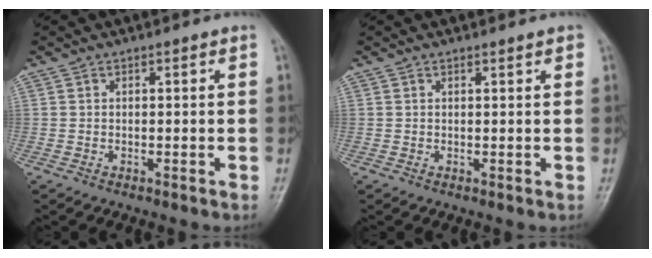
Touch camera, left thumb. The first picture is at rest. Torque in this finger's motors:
{"motor_torque": [0.04, 0.12, 0.02, 0.07, 0.02]}